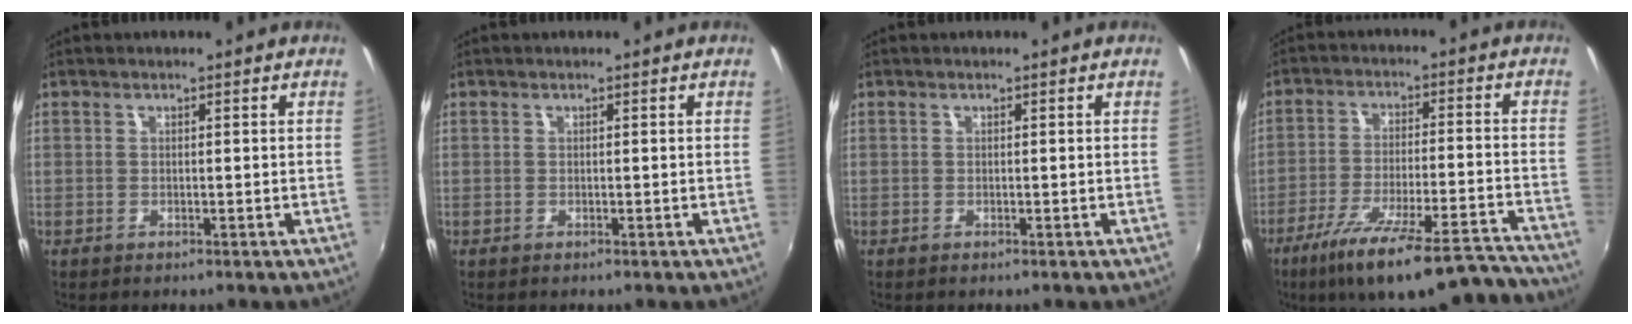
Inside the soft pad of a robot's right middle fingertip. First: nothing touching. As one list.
[{"total": 0.0}, {"total": 0.0}, {"total": 21.0, "force": [-17.8, 3.3, 10.6], "torque": [-0.182, -0.030, -0.262]}]